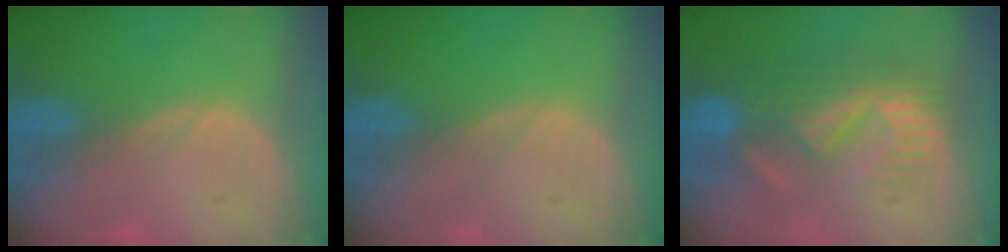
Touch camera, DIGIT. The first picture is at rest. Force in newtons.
{"total": 0.0}
{"total": 8.9, "press": 8.4, "slide": 2.9}